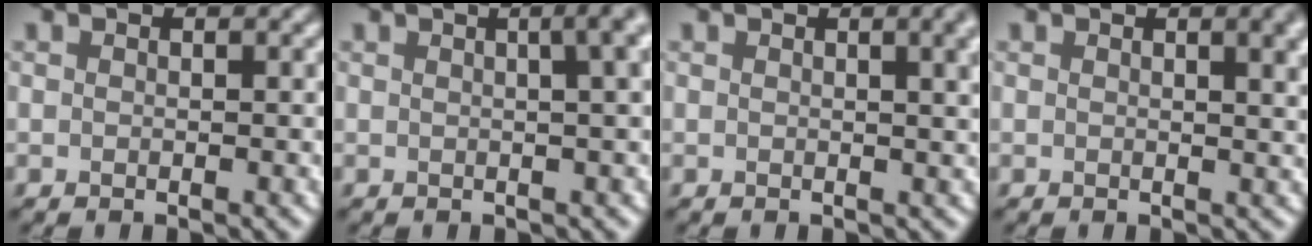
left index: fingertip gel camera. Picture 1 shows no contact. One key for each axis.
{"total": 7.7, "fx": 2.5, "fy": 3.8, "fz": 6.2, "tx": -0.011, "ty": 0.054, "tz": -0.005}
{"total": 4.4, "fx": 1.5, "fy": 1.8, "fz": 3.8, "tx": -0.024, "ty": 0.012, "tz": 0.013}
{"total": 4.2, "fx": 1.5, "fy": 1.7, "fz": 3.5, "tx": -0.023, "ty": 0.008, "tz": 0.019}